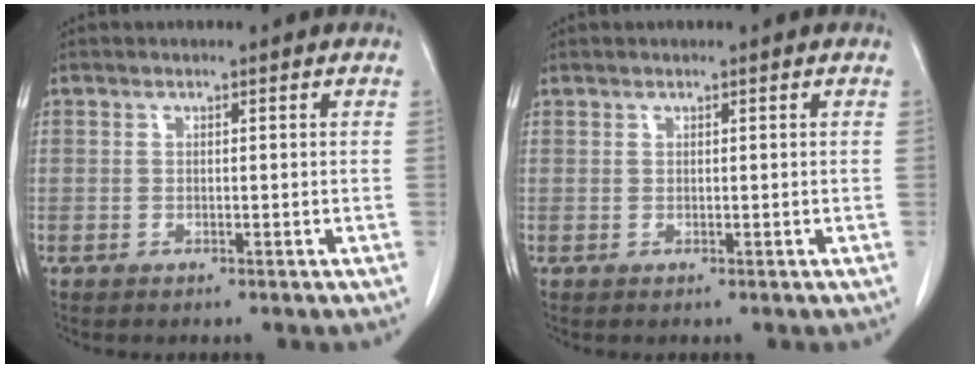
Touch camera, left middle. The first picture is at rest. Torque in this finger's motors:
{"motor_torque": [0.59, -0.66, 0.01, 0.01]}